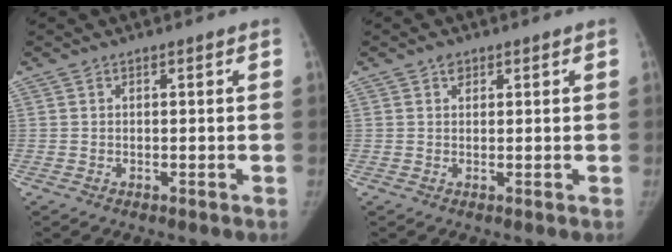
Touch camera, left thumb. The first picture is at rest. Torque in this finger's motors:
{"motor_torque": [0.07, -0.08, 0.08, -0.04, 0.06]}